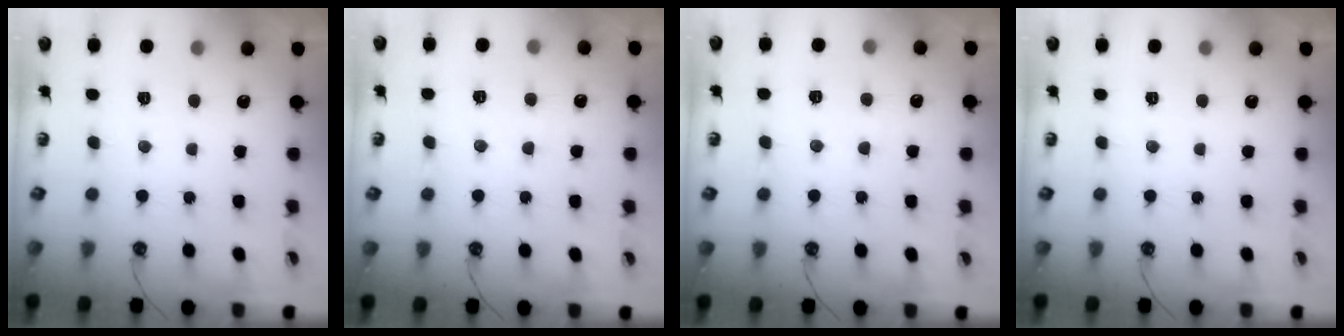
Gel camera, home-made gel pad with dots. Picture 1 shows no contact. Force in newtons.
{"total": 1.0, "press": 0.9, "slide": 0.4}
{"total": 1.0, "press": 0.9, "slide": 0.4}
{"total": 0.0}